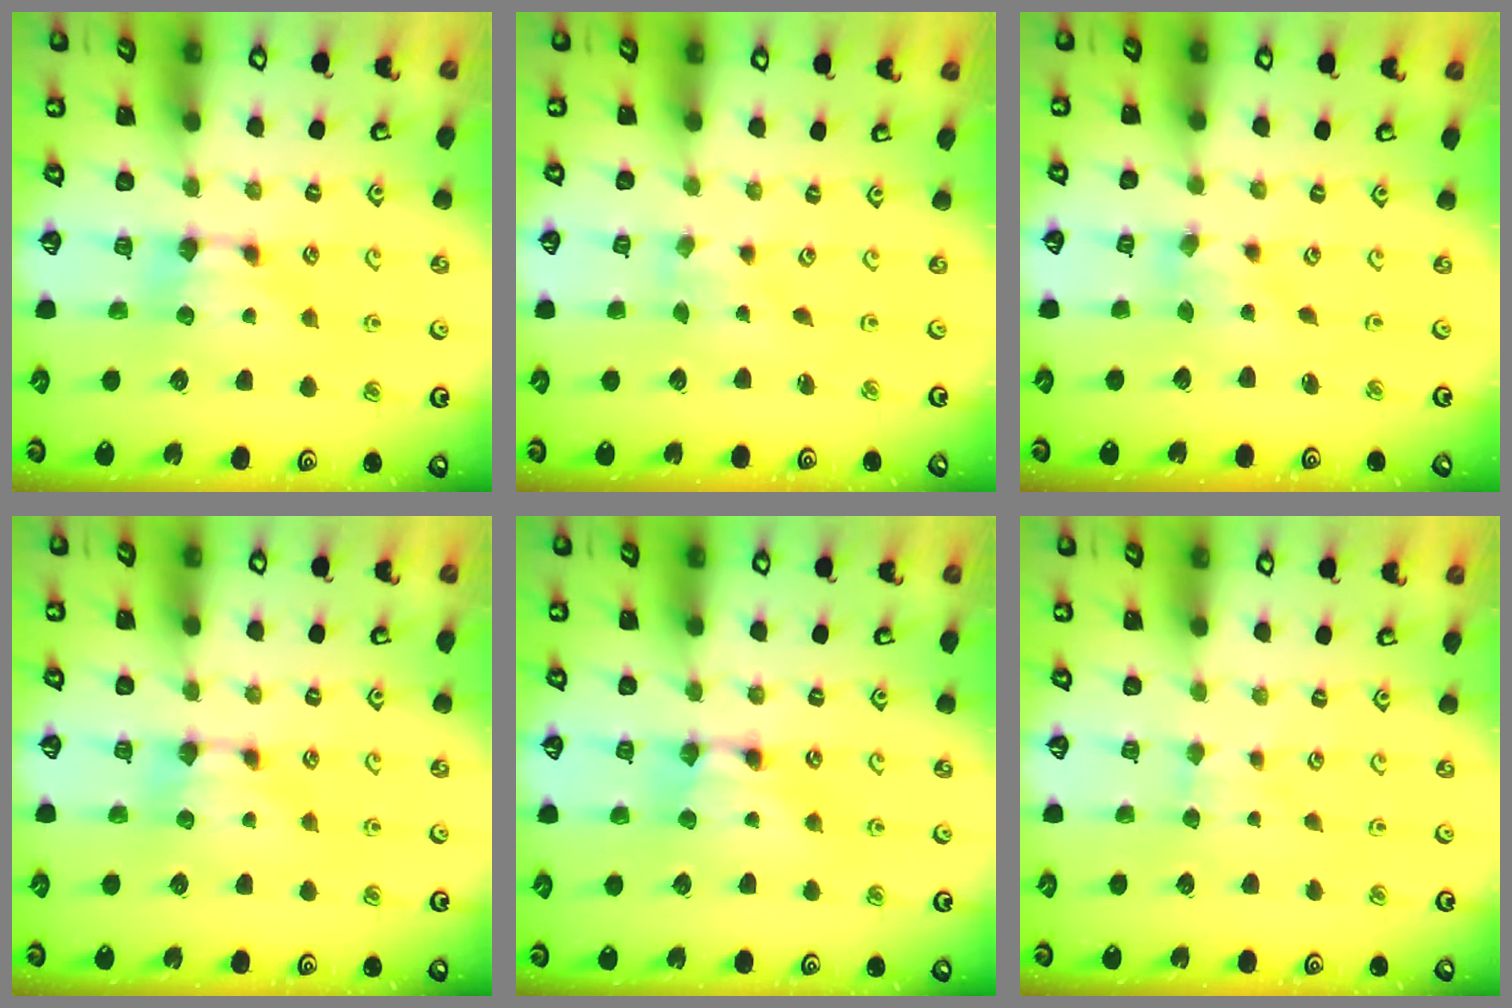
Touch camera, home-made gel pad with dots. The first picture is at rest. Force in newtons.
{"total": 2.8, "press": 2.7, "slide": 0.9}
{"total": 1.2, "press": 0.0, "slide": 1.2}
{"total": 0.0}
{"total": 2.0, "press": 2.0, "slide": 0.1}
{"total": 2.0, "press": 1.9, "slide": 0.5}